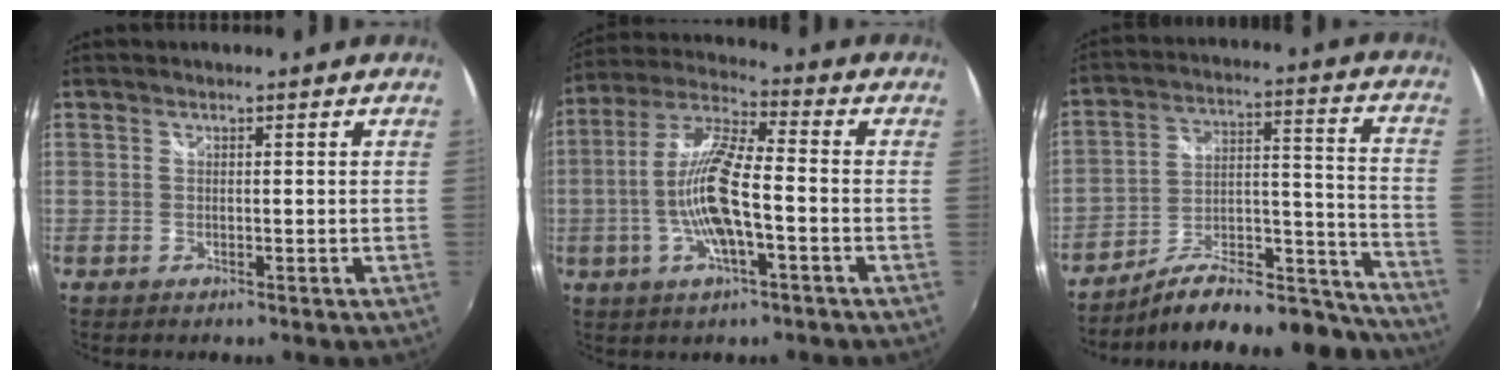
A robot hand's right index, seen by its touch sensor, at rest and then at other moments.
{"total": 12.6, "force": [-3.0, 2.8, 12.0], "torque": [-0.244, 0.003, -0.057]}
{"total": 24.8, "force": [-22.1, 5.9, 9.7], "torque": [-0.121, 0.038, -0.302]}